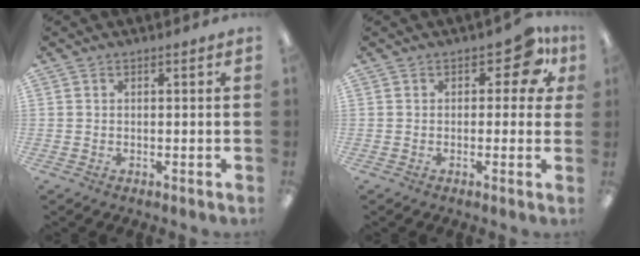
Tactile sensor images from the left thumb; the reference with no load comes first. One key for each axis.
{"total": 6.9, "fx": 3.2, "fy": 3.7, "fz": 4.9, "tx": -0.061, "ty": -0.008, "tz": 0.051}